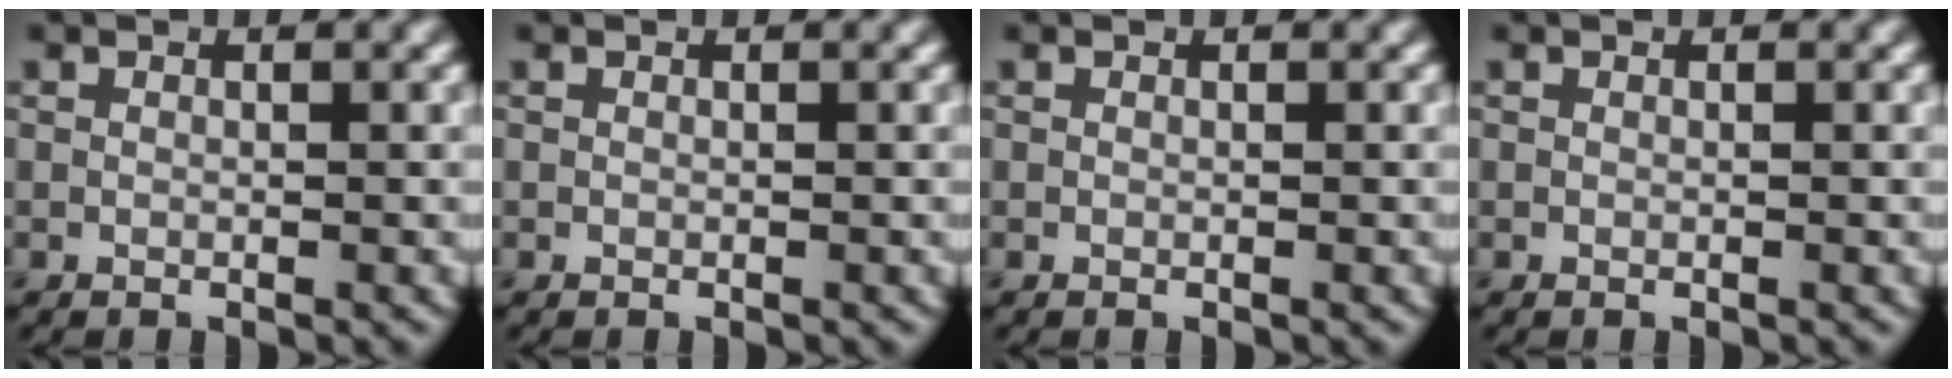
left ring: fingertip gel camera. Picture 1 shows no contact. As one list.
[{"total": 0.0}, {"total": 0.0}, {"total": 0.0}]